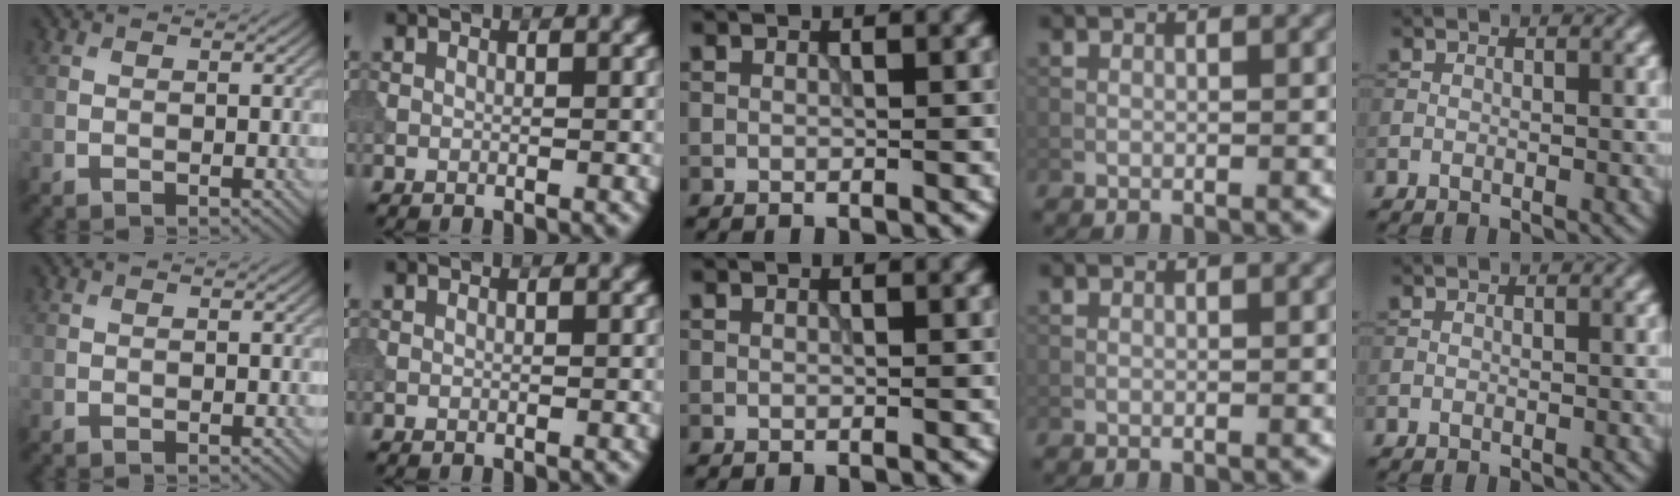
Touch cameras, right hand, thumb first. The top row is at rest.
{}